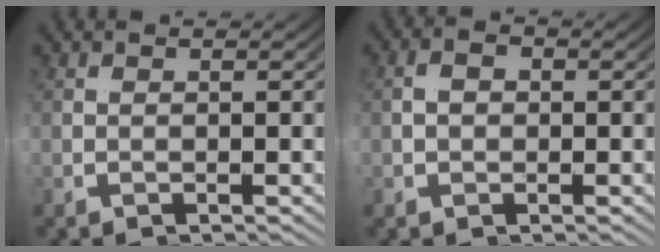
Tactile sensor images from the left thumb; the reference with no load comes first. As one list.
[{"total": 1.1, "force": [-0.6, 0.8, 0.6], "torque": [-0.005, -0.005, -0.005]}]